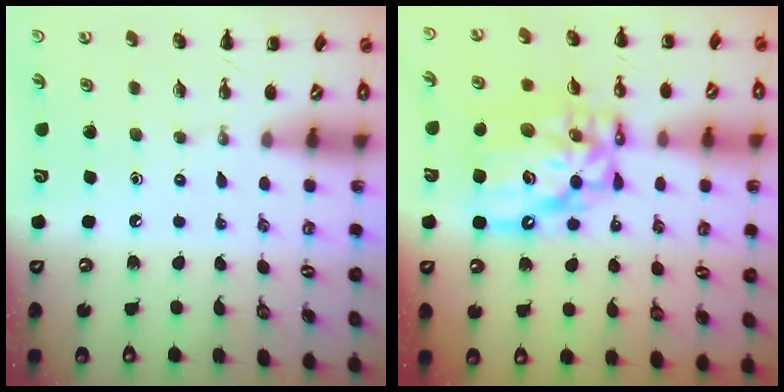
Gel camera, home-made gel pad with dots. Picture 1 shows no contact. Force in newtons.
{"total": 15.0, "press": 14.5, "slide": 4.0}